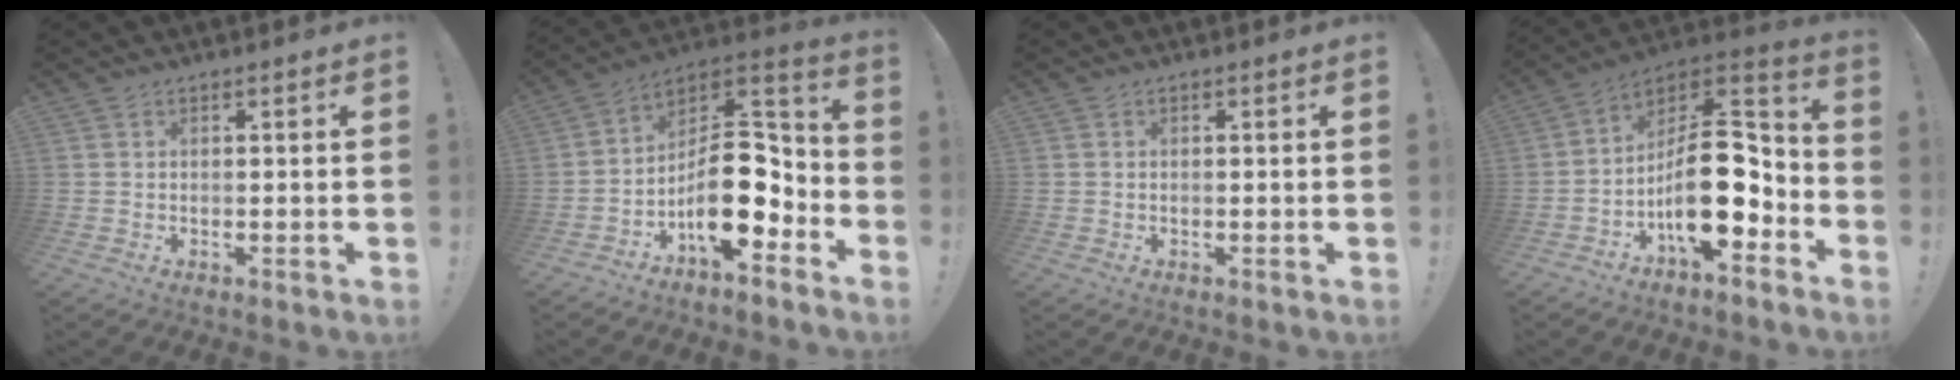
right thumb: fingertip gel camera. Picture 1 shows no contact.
{"total": 17.0, "force": [-4.3, 9.1, 13.6], "torque": [-0.204, 0.020, -0.062]}
{"total": 0.0}
{"total": 19.6, "force": [-4.0, 9.8, 16.5], "torque": [-0.270, 0.017, -0.058]}